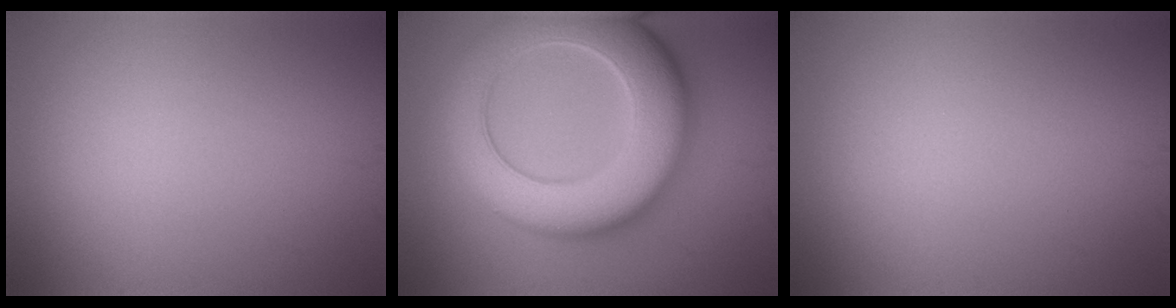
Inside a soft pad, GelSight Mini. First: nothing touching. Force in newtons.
{"total": 11.9, "press": 11.9, "slide": 0.3}
{"total": 0.0}